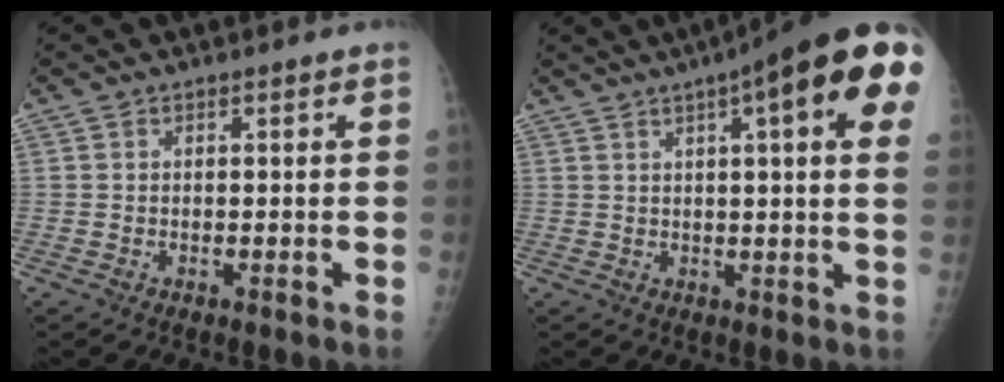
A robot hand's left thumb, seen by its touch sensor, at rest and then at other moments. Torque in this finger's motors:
{"motor_torque": [0.65, 0.72, 1.59, -1.19, 0.14]}